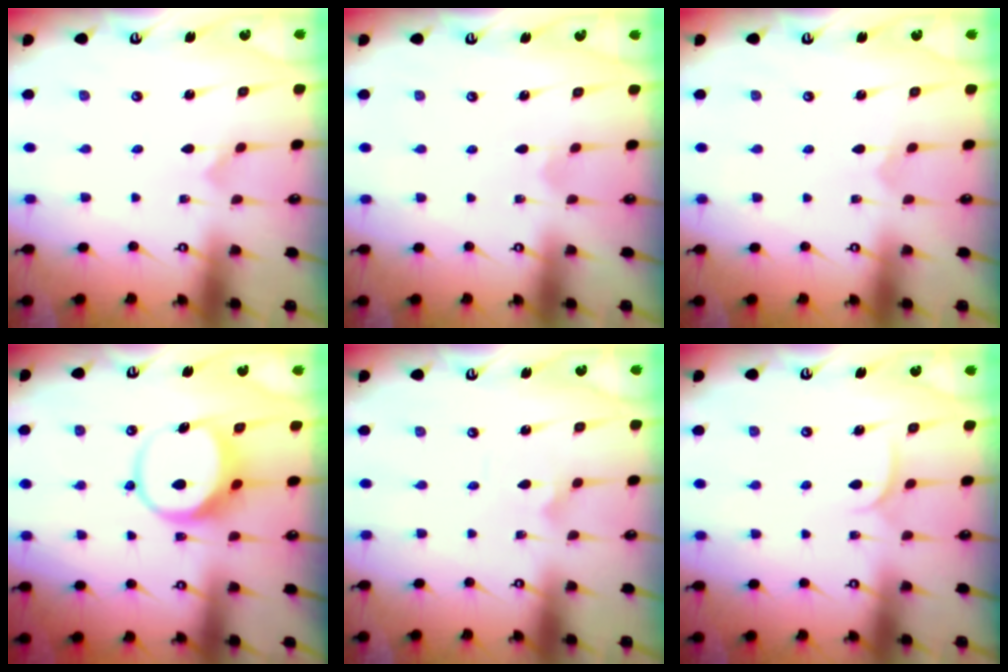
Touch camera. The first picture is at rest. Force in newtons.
{"total": 2.7, "press": 2.7, "slide": 0.1}
{"total": 2.4, "press": 2.4, "slide": 0.2}
{"total": 8.0, "press": 7.9, "slide": 1.0}
{"total": 1.6, "press": 1.6, "slide": 0.0}
{"total": 5.9, "press": 5.9, "slide": 0.4}